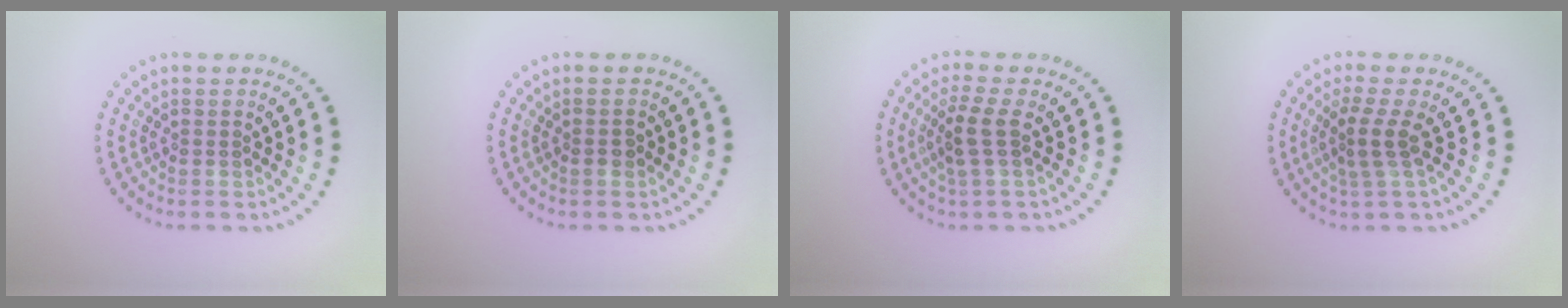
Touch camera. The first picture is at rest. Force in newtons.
{"total": 0.8, "press": 0.8, "slide": 0.3}
{"total": 2.7, "press": 2.1, "slide": 1.7}
{"total": 2.5, "press": 1.8, "slide": 1.7}